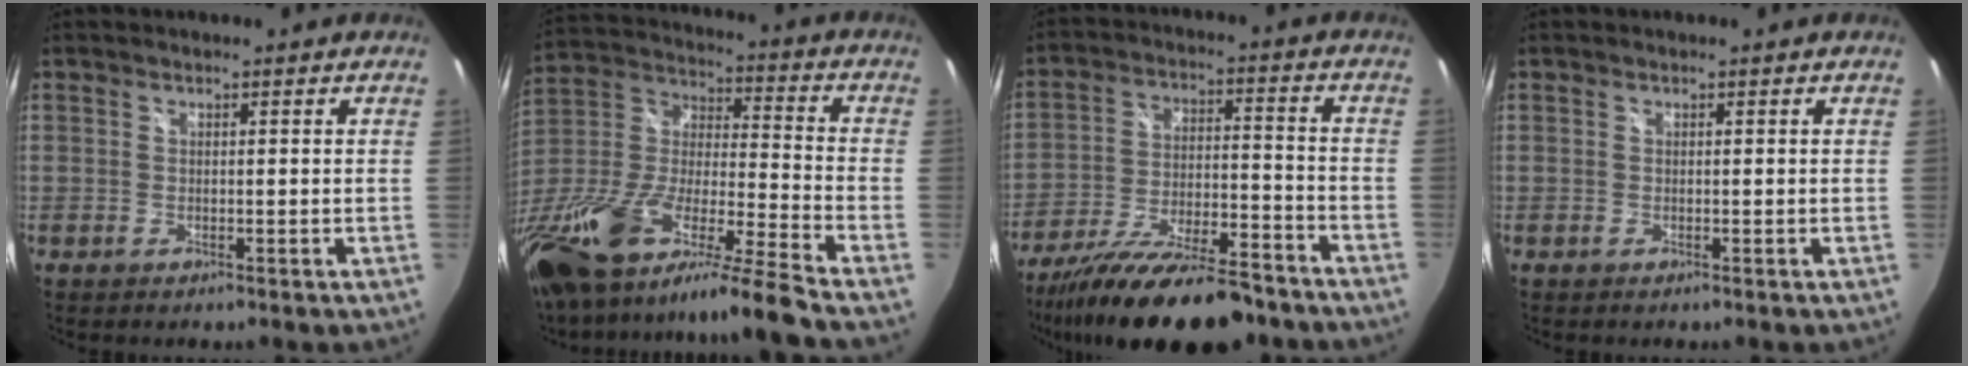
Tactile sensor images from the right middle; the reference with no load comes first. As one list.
[{"total": 27.2, "force": [-19.6, 1.7, 18.8], "torque": [-0.329, -0.056, -0.355]}, {"total": 21.6, "force": [-17.6, 5.0, 11.5], "torque": [-0.210, -0.040, -0.273]}, {"total": 0.0}]